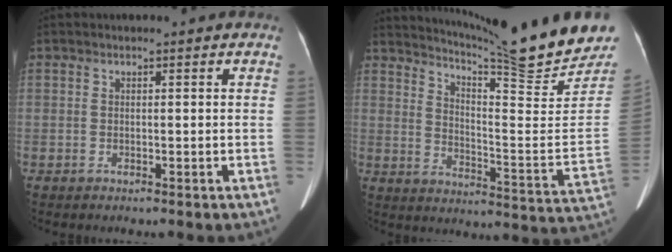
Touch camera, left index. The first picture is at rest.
{"total": 19.8, "force": [18.2, -0.6, 7.6], "torque": [-0.121, -0.098, 0.243]}